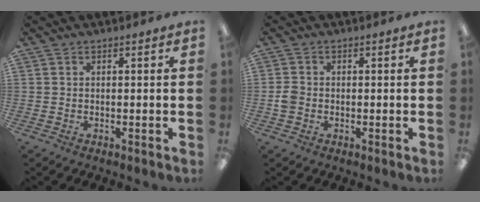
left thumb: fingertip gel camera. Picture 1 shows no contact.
{"total": 2.6, "force": [-0.5, 2.2, 1.2], "torque": [-0.020, 0.006, -0.010]}